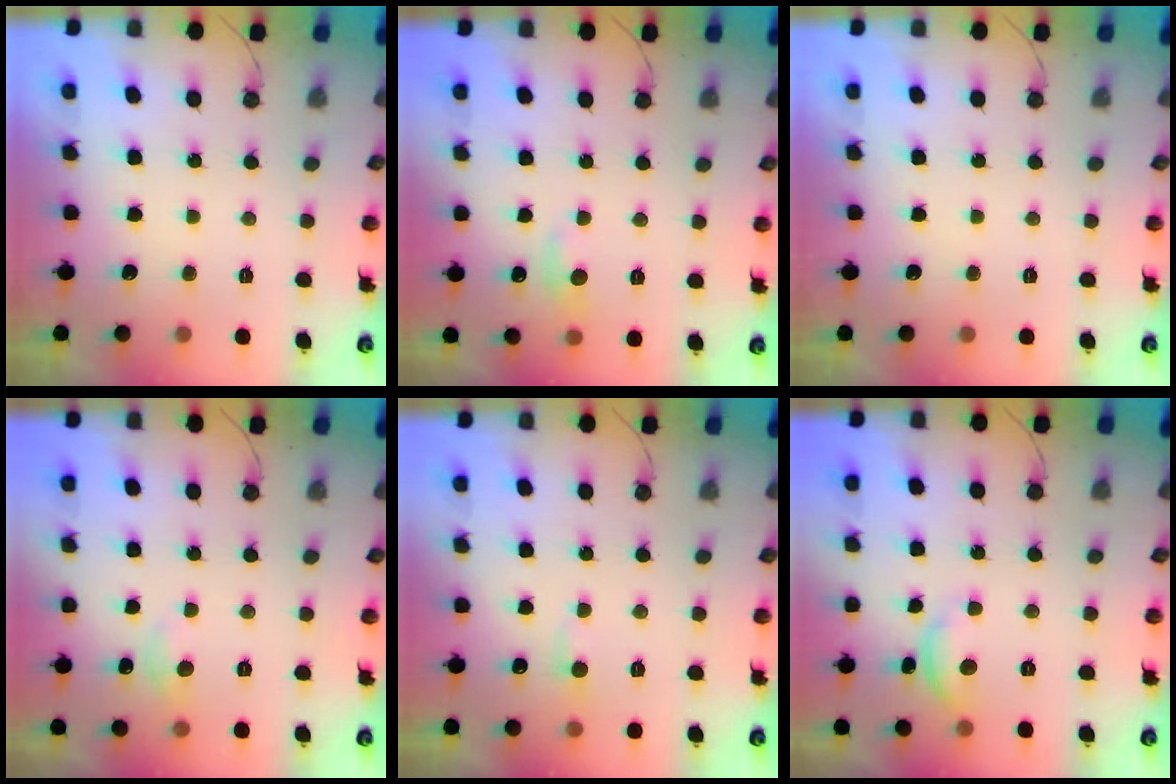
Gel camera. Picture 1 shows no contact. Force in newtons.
{"total": 5.9, "press": 5.9, "slide": 0.8}
{"total": 0.0}
{"total": 6.2, "press": 6.1, "slide": 0.9}
{"total": 3.8, "press": 3.7, "slide": 0.5}
{"total": 8.0, "press": 8.0, "slide": 0.4}